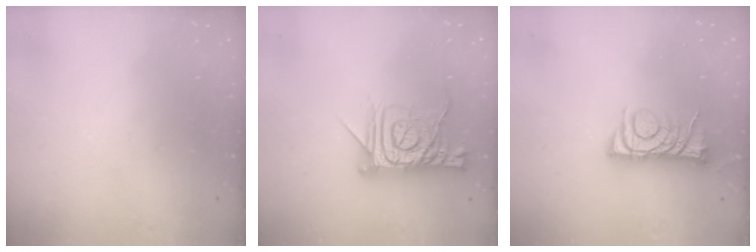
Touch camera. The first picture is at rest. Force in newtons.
{"total": 14.3, "press": 14.3, "slide": 1.0}
{"total": 7.6, "press": 7.5, "slide": 0.9}